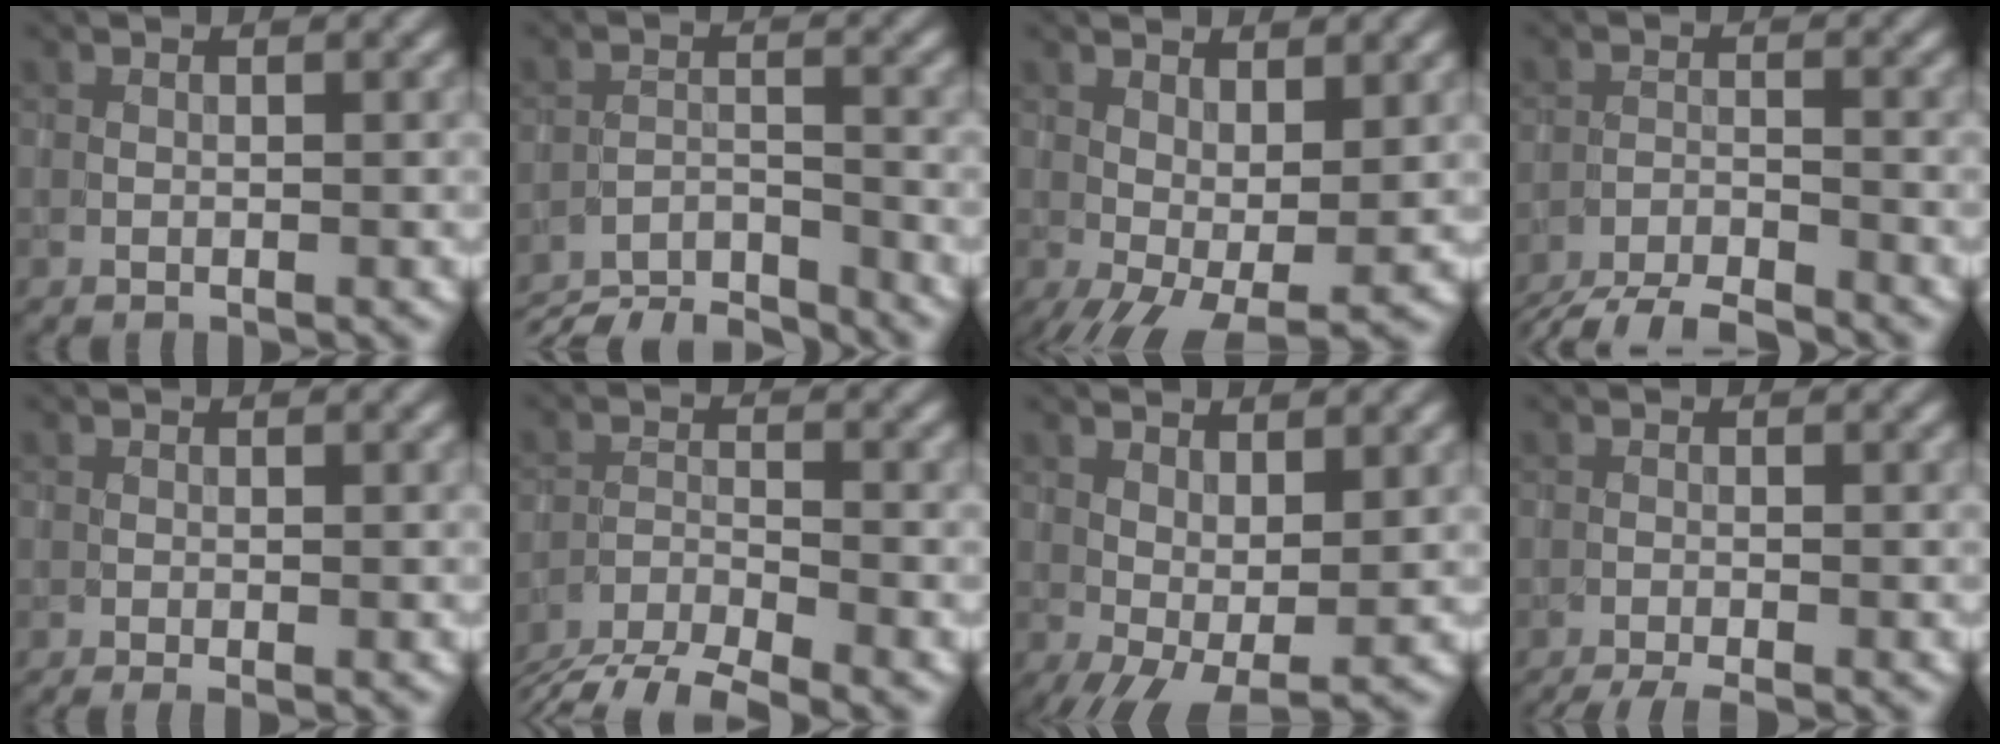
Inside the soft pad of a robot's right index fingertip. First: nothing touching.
{"total": 7.0, "force": [-6.7, 1.1, 1.6], "torque": [-0.026, -0.005, -0.126]}
{"total": 5.2, "force": [-0.8, 2.1, 4.7], "torque": [-0.090, -0.003, -0.009]}
{"total": 6.6, "force": [-6.2, 1.0, 2.0], "torque": [-0.035, -0.013, -0.106]}
{"total": 1.0, "force": [-0.4, 0.3, 0.8], "torque": [-0.007, -0.004, -0.006]}
{"total": 5.8, "force": [-5.1, 1.3, 2.4], "torque": [-0.044, -0.011, -0.097]}
{"total": 3.8, "force": [0.1, 1.6, 3.5], "torque": [-0.067, -0.003, 0.003]}
{"total": 3.2, "force": [-2.8, 0.4, 1.6], "torque": [-0.025, -0.008, -0.050]}